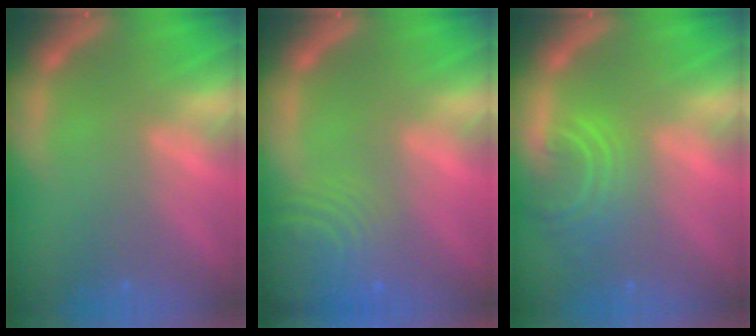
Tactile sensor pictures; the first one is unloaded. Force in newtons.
{"total": 9.1}
{"total": 4.5}